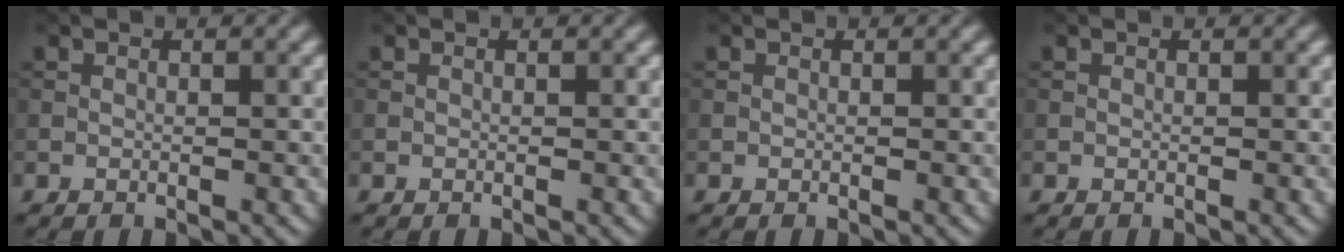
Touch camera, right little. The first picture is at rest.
{"total": 0.0}
{"total": 0.0}
{"total": 0.0}